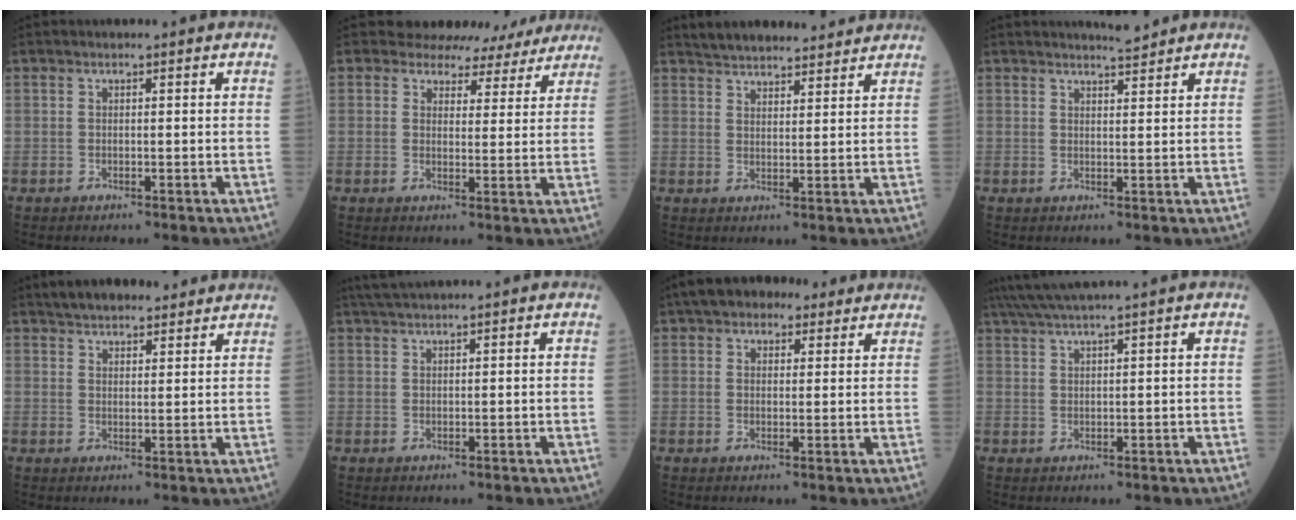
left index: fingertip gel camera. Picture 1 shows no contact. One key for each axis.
{"total": 8.8, "fx": 8.1, "fy": 3.4, "fz": -0.1, "tx": 0.027, "ty": -0.001, "tz": 0.079}
{"total": 11.9, "fx": 11.1, "fy": 2.5, "fz": 3.6, "tx": -0.047, "ty": 0.021, "tz": 0.158}
{"total": 2.7, "fx": 2.7, "fy": -0.1, "fz": 0.4, "tx": -0.011, "ty": -0.003, "tz": 0.045}
{"total": 9.8, "fx": 8.6, "fy": 2.7, "fz": 3.7, "tx": -0.048, "ty": 0.025, "tz": 0.125}
{"total": 3.7, "fx": 3.3, "fy": -0.7, "fz": 1.5, "tx": -0.028, "ty": 0.024, "tz": 0.066}
{"total": 7.7, "fx": 5.8, "fy": 3.7, "fz": 3.4, "tx": -0.047, "ty": 0.036, "tz": 0.090}
{"total": 6.3, "fx": 5.2, "fy": -1.5, "fz": 3.0, "tx": -0.053, "ty": 0.024, "tz": 0.097}